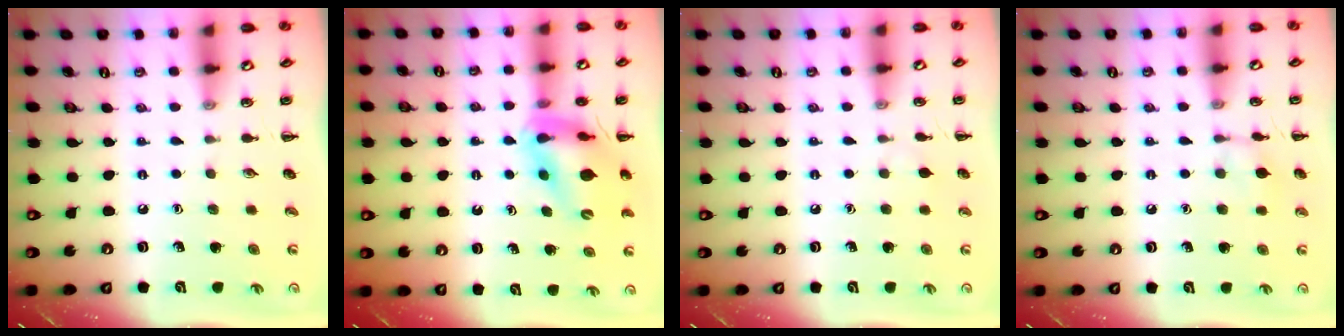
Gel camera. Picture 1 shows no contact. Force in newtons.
{"total": 13.1, "press": 12.6, "slide": 3.8}
{"total": 3.7, "press": 3.3, "slide": 1.6}
{"total": 7.5, "press": 7.3, "slide": 1.7}